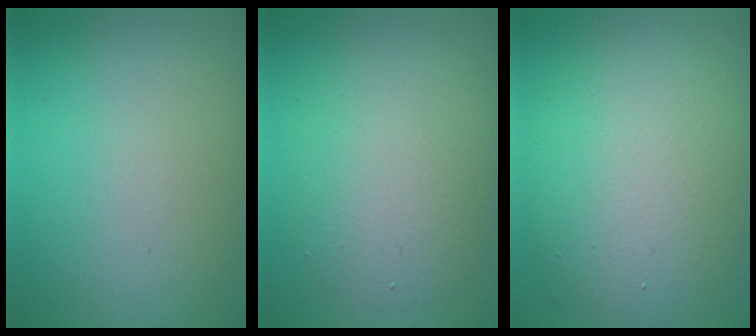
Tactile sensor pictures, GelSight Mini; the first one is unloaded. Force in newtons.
{"total": 5.5, "press": 5.5, "slide": 0.2}
{"total": 10.5, "press": 10.5, "slide": 0.5}